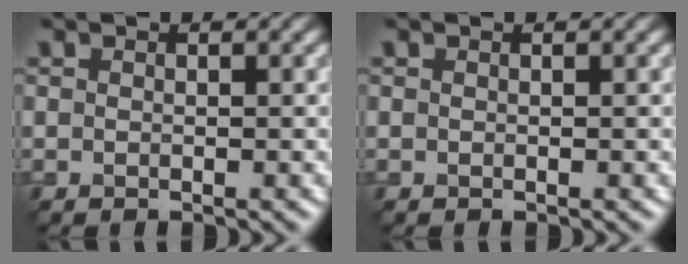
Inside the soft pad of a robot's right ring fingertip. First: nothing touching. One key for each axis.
{"total": 0.0}